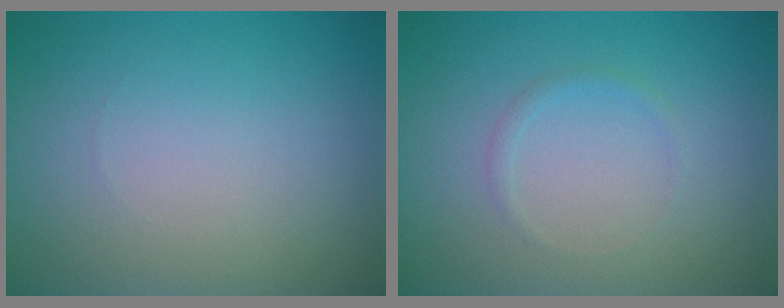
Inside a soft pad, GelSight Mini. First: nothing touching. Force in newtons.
{"total": 0.7, "press": 0.7, "slide": 0.0}